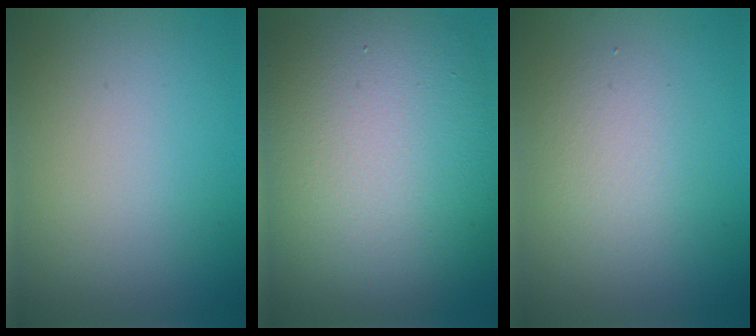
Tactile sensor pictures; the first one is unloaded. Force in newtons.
{"total": 14.2, "press": 14.1, "slide": 1.2}
{"total": 2.4, "press": 2.4, "slide": 0.1}